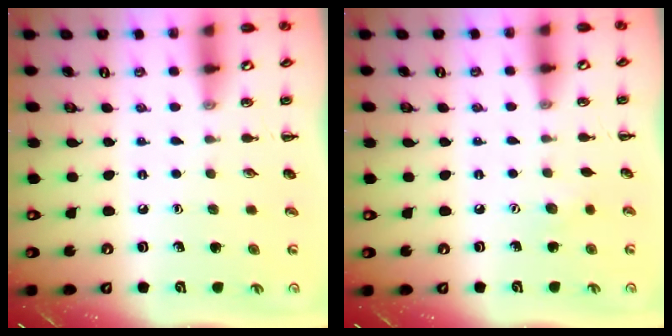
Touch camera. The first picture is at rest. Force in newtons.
{"total": 3.1, "press": 3.0, "slide": 0.8}